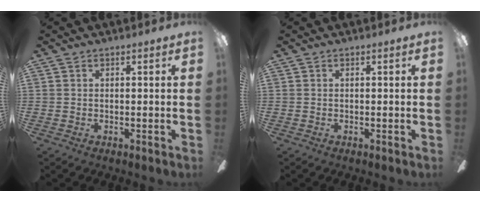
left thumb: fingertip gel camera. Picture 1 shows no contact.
{"total": 0.0}